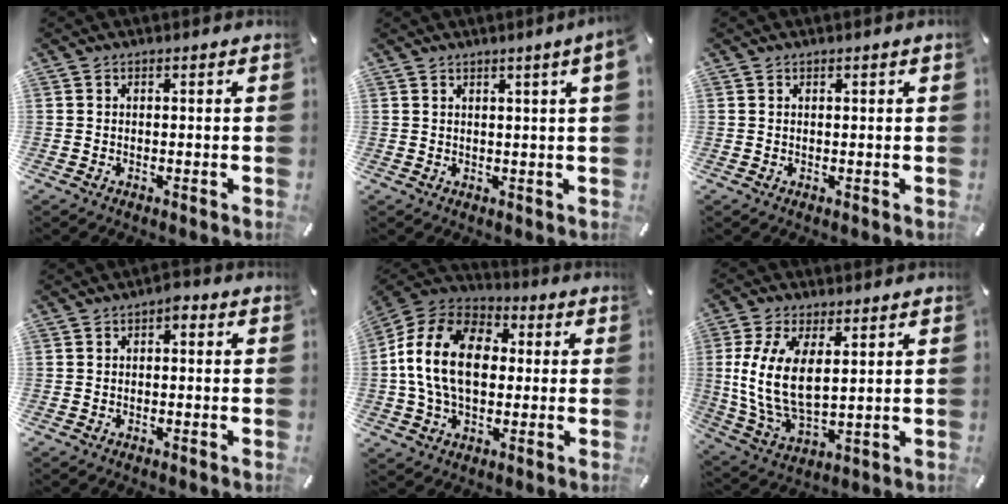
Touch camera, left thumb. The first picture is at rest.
{"total": 3.6, "force": [1.7, -0.3, 3.1], "torque": [-0.059, -0.003, 0.028]}
{"total": 0.7, "force": [0.4, -0.1, 0.6], "torque": [-0.010, -0.002, 0.007]}
{"total": 1.7, "force": [-0.5, 1.0, 1.3], "torque": [-0.027, 0.010, -0.013]}
{"total": 16.8, "force": [0.3, 12.0, 11.8], "torque": [-0.254, 0.018, 0.002]}
{"total": 12.2, "force": [3.1, 6.5, 9.9], "torque": [-0.228, -0.012, 0.055]}